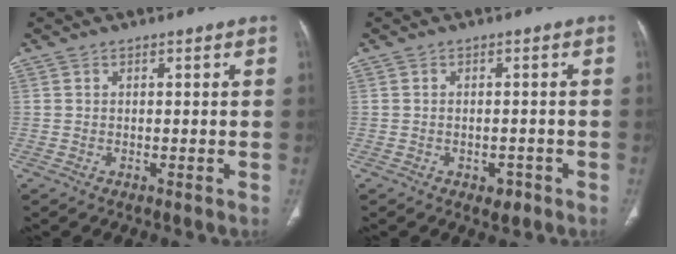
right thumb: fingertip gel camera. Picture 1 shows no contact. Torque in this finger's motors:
{"motor_torque": [-0.20, 0.26, 0.40, 0.05, 0.06]}